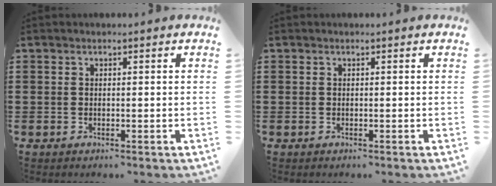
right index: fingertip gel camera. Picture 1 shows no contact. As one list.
[{"total": 0.0}]